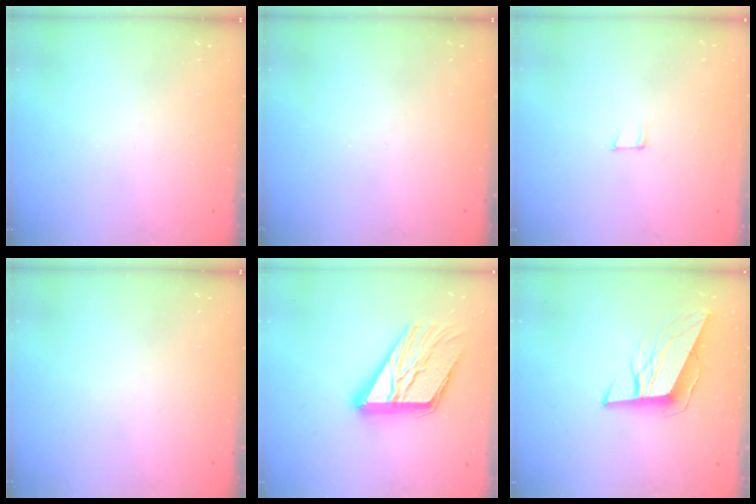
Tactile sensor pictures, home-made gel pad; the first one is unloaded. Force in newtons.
{"total": 0.0}
{"total": 4.4, "press": 4.4, "slide": 0.3}
{"total": 0.0}
{"total": 18.9, "press": 18.8, "slide": 1.9}
{"total": 10.7, "press": 10.2, "slide": 3.3}